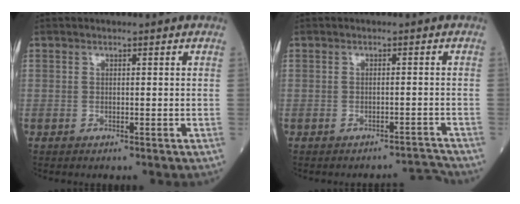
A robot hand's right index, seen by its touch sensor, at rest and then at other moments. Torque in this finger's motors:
{"motor_torque": [-0.07, -0.04, -0.06, 0.00]}